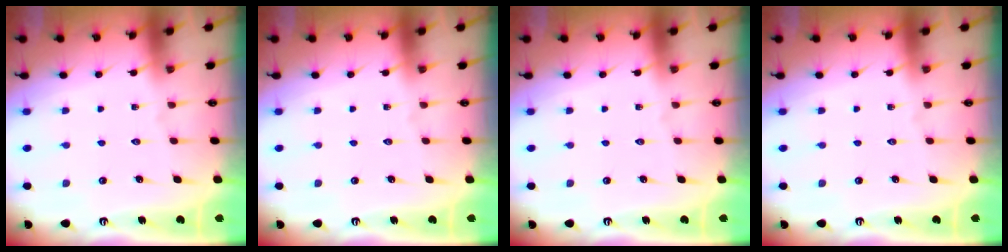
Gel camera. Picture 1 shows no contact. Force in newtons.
{"total": 0.0}
{"total": 0.0}
{"total": 0.0}